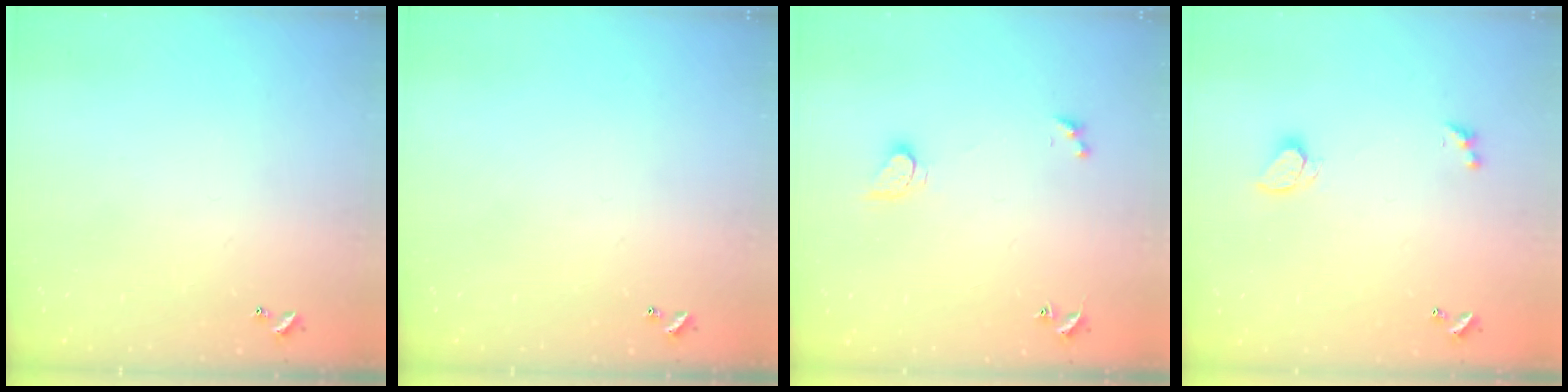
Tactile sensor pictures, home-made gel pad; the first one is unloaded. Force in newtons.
{"total": 0.0}
{"total": 2.9, "press": 2.9, "slide": 0.5}
{"total": 2.4, "press": 2.3, "slide": 0.6}